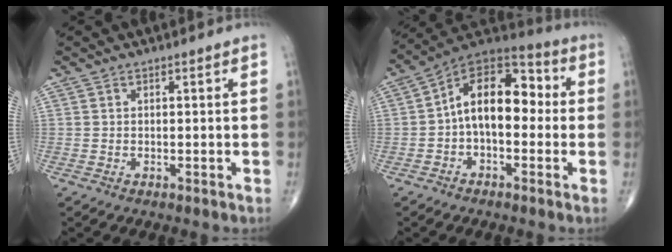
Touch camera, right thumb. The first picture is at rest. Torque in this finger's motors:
{"motor_torque": [0.12, 0.43, 0.88, -0.33, 0.13]}